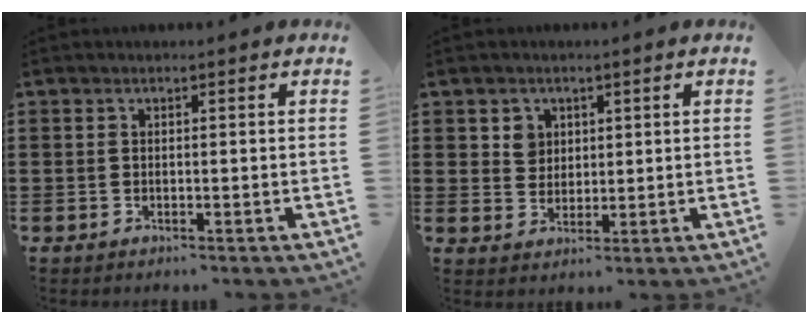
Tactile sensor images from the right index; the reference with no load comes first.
{"total": 2.9, "force": [1.3, 2.5, 0.7], "torque": [-0.016, 0.006, 0.021]}